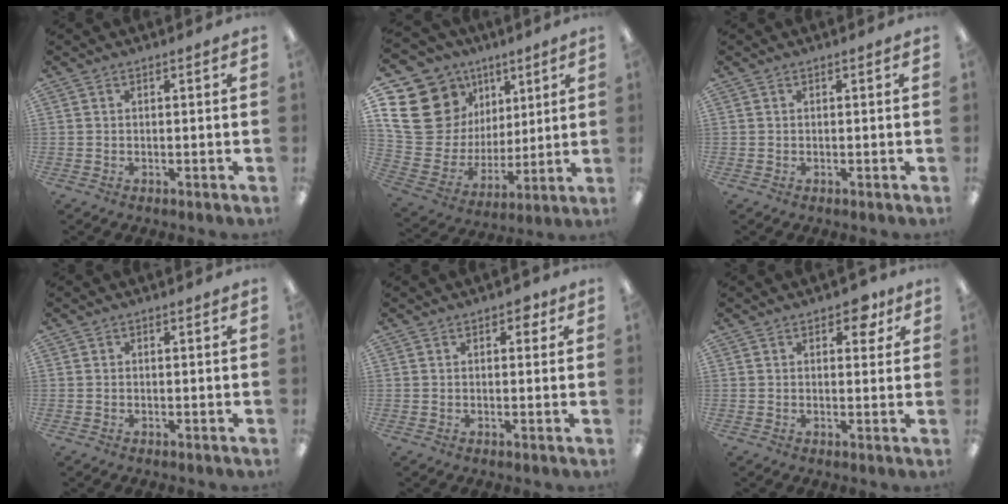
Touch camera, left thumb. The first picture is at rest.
{"total": 22.2, "force": [8.2, 18.1, 9.8], "torque": [-0.202, -0.047, 0.179]}
{"total": 0.0}
{"total": 0.0}
{"total": 2.7, "force": [1.3, 1.7, 1.7], "torque": [-0.018, 0.001, 0.017]}
{"total": 5.0, "force": [2.7, 2.9, 3.0], "torque": [-0.025, -0.005, 0.040]}